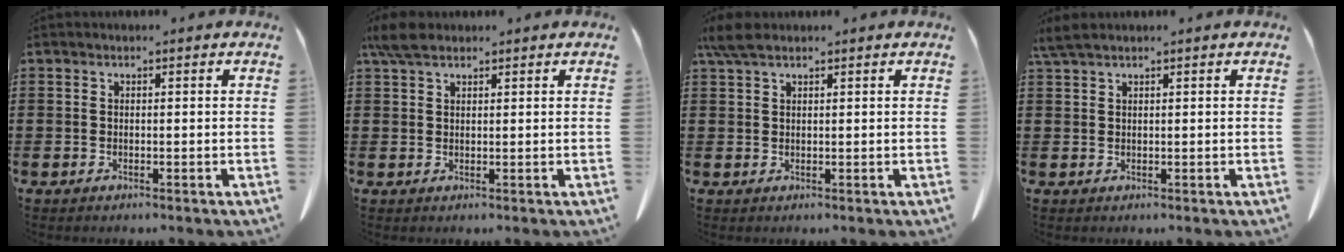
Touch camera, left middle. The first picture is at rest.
{"total": 3.7, "force": [2.6, 1.5, 2.1], "torque": [-0.050, 0.006, 0.050]}
{"total": 3.2, "force": [2.1, 1.0, 2.2], "torque": [-0.050, 0.003, 0.041]}
{"total": 1.9, "force": [1.5, 0.2, 1.2], "torque": [-0.028, -0.002, 0.029]}